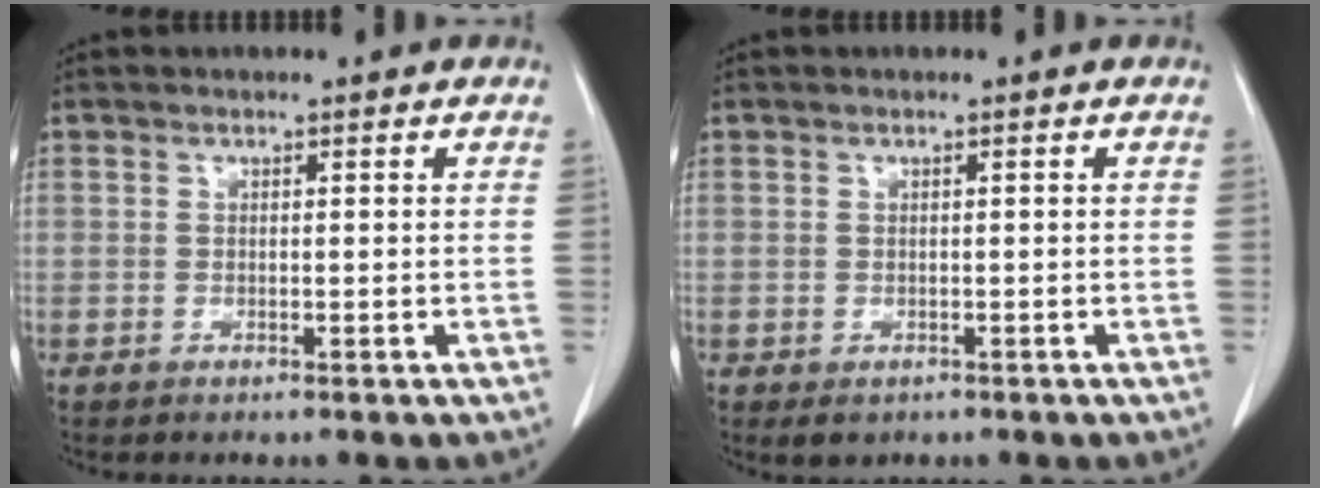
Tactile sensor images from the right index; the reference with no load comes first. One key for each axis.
{"total": 1.7, "fx": -0.9, "fy": 1.3, "fz": 0.8, "tx": -0.011, "ty": -0.001, "tz": -0.003}